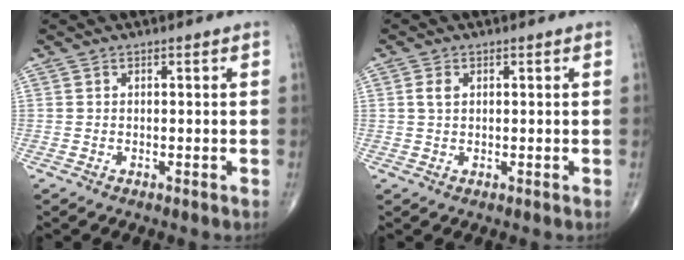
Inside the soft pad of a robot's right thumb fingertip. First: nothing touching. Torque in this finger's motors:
{"motor_torque": [-0.10, 0.01, 0.26, 0.09, 0.02]}